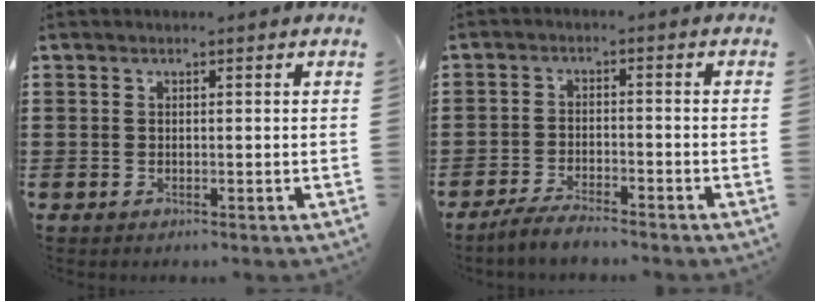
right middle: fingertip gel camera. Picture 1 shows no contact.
{"total": 3.6, "force": [-3.4, 0.4, 1.1], "torque": [-0.027, 0.003, -0.071]}